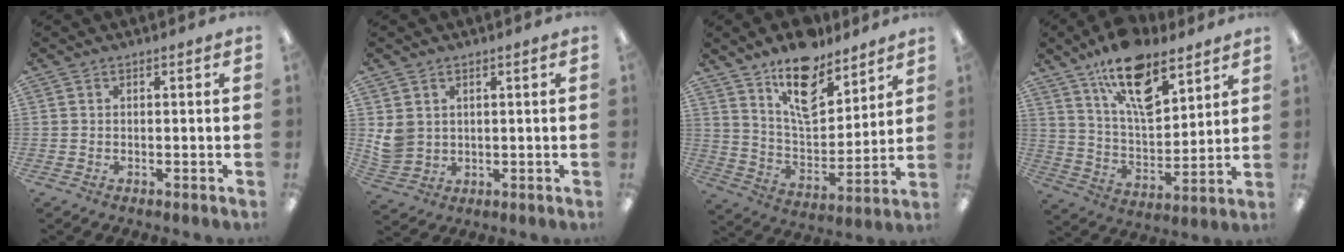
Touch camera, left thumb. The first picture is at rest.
{"total": 4.6, "force": [1.9, 3.9, 1.5], "torque": [-0.028, -0.002, 0.039]}
{"total": 15.3, "force": [11.2, 6.8, 7.8], "torque": [-0.123, -0.069, 0.197]}
{"total": 17.5, "force": [11.5, 7.6, 10.8], "torque": [-0.175, -0.056, 0.198]}